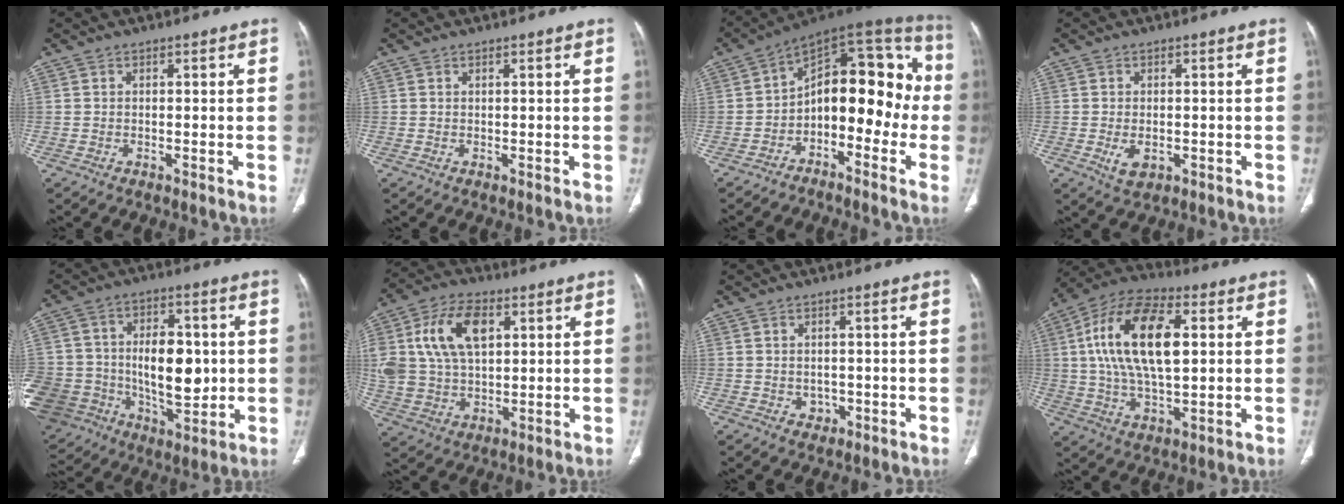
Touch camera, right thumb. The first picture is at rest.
{"total": 0.0}
{"total": 17.8, "force": [-3.1, 10.4, 14.1], "torque": [-0.146, 0.082, -0.056]}
{"total": 4.1, "force": [-1.0, 2.5, 3.0], "torque": [-0.050, -0.001, -0.008]}
{"total": 27.6, "force": [-2.0, 20.0, 18.8], "torque": [-0.363, 0.027, -0.005]}
{"total": 15.9, "force": [4.7, 9.8, 11.5], "torque": [-0.215, 0.002, 0.094]}
{"total": 2.3, "force": [-0.5, 2.0, 1.1], "torque": [-0.005, 0.003, -0.001]}
{"total": 19.4, "force": [3.5, 9.4, 16.6], "torque": [-0.306, 0.013, 0.058]}